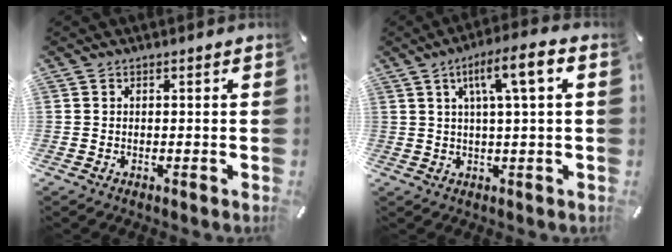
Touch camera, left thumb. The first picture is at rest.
{"total": 8.9, "force": [2.8, 1.2, 8.3], "torque": [-0.146, -0.001, 0.041]}